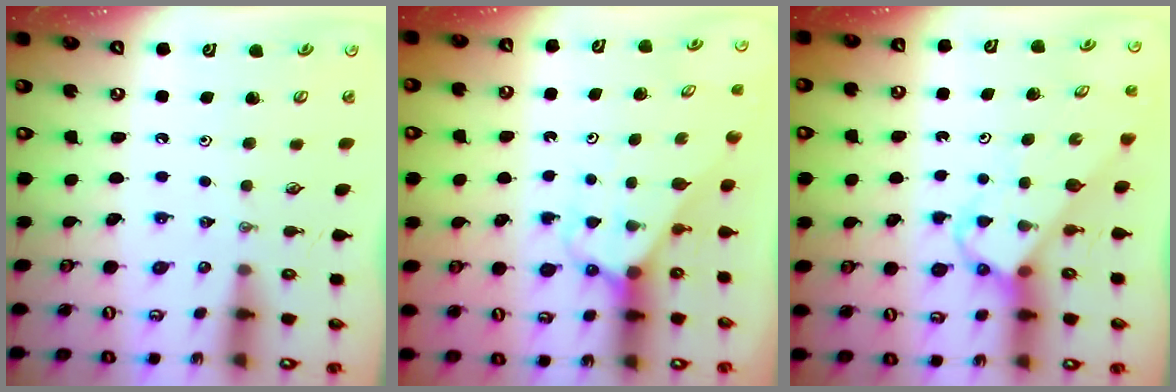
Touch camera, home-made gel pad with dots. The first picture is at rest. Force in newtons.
{"total": 3.0, "press": 3.0, "slide": 0.2}
{"total": 3.7, "press": 3.7, "slide": 0.1}